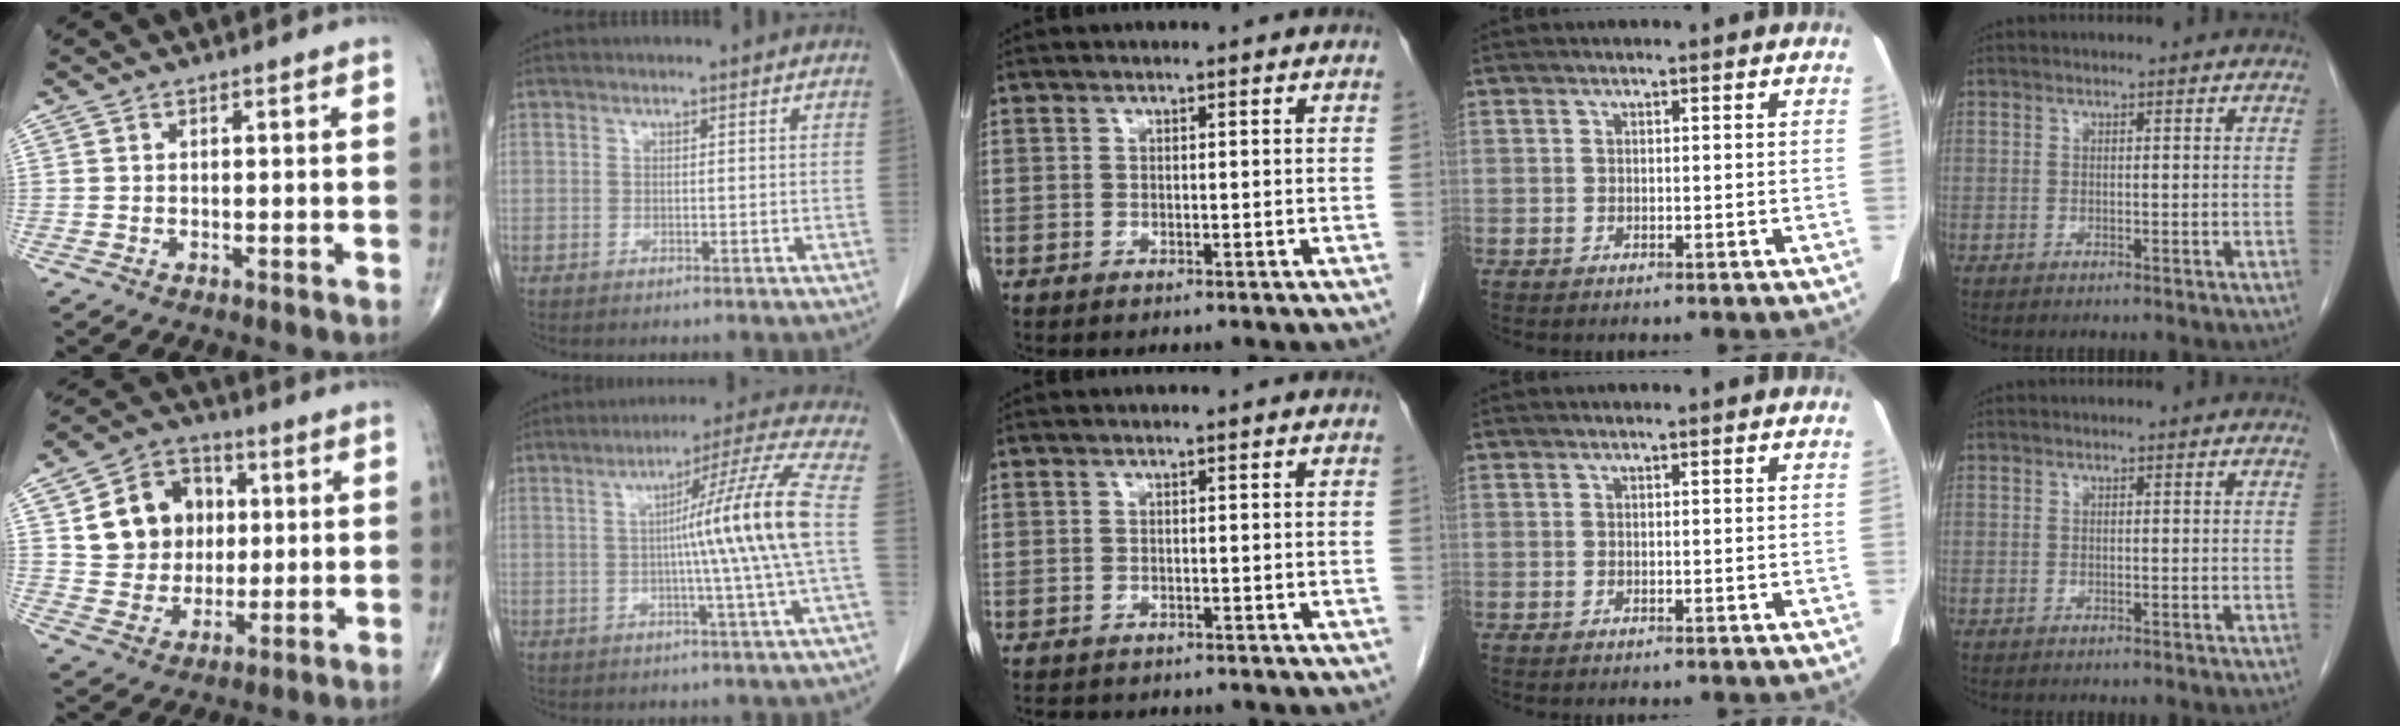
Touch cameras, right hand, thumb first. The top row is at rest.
{"thumb": {"total": 14.1, "force": [3.0, 11.9, 6.9], "torque": [-0.074, 0.007, 0.056]}, "index": {"total": 12.6, "force": [-0.3, -3.2, 12.2], "torque": [-0.181, 0.001, -0.001]}, "middle": {"total": 4.4, "force": [-3.8, 1.7, 1.5], "torque": [-0.025, -0.005, -0.048]}}